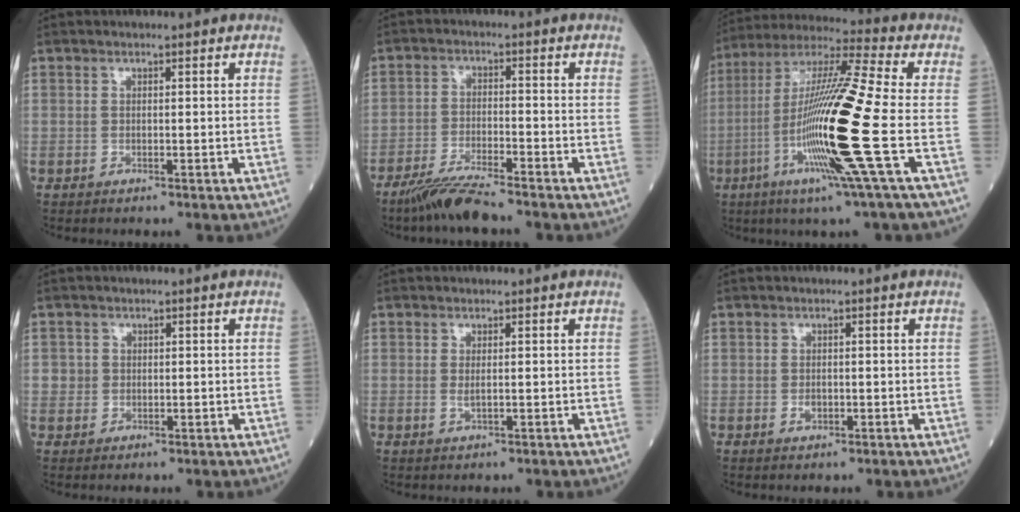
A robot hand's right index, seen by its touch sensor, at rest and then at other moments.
{"total": 6.3, "force": [-5.3, 0.3, 3.5], "torque": [-0.073, -0.020, -0.103]}
{"total": 19.5, "force": [-4.9, -1.3, 18.8], "torque": [-0.383, -0.027, -0.111]}
{"total": 2.1, "force": [0.2, 2.0, 0.3], "torque": [0.001, 0.003, 0.003]}
{"total": 1.1, "force": [0.0, 0.3, 1.1], "torque": [-0.024, -0.004, 0.001]}
{"total": 1.3, "force": [-0.4, 0.9, 0.8], "torque": [-0.013, 0.002, -0.005]}